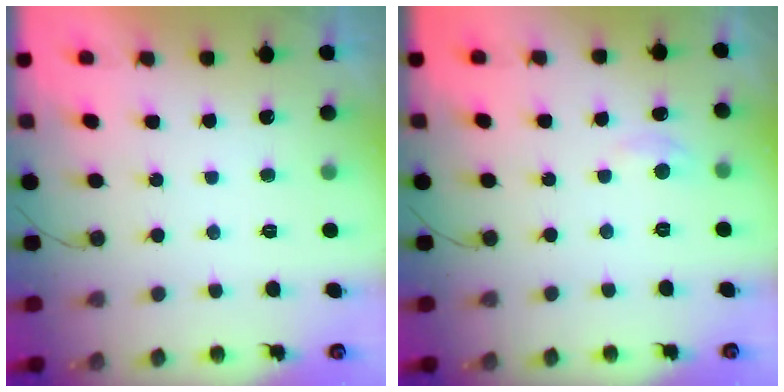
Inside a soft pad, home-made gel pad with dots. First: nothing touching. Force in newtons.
{"total": 2.3, "press": 2.3, "slide": 0.3}